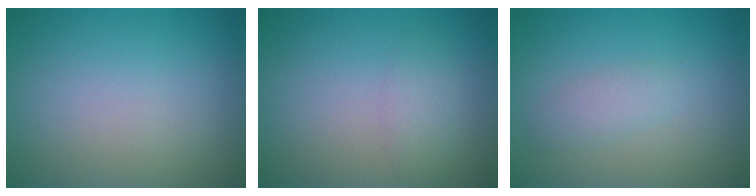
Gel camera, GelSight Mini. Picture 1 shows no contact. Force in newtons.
{"total": 1.7, "press": 1.7, "slide": 0.0}
{"total": 1.6, "press": 1.6, "slide": 0.0}